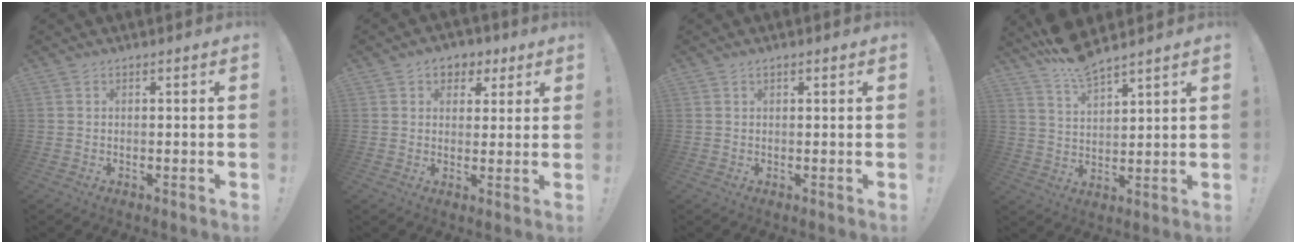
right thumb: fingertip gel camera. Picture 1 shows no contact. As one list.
[{"total": 5.7, "force": [2.1, 4.8, 2.1], "torque": [-0.022, -0.002, 0.039]}, {"total": 0.8, "force": [0.5, 0.4, 0.5], "torque": [-0.010, 0.000, 0.010]}, {"total": 8.6, "force": [7.6, 1.7, 3.7], "torque": [-0.069, -0.047, 0.137]}]